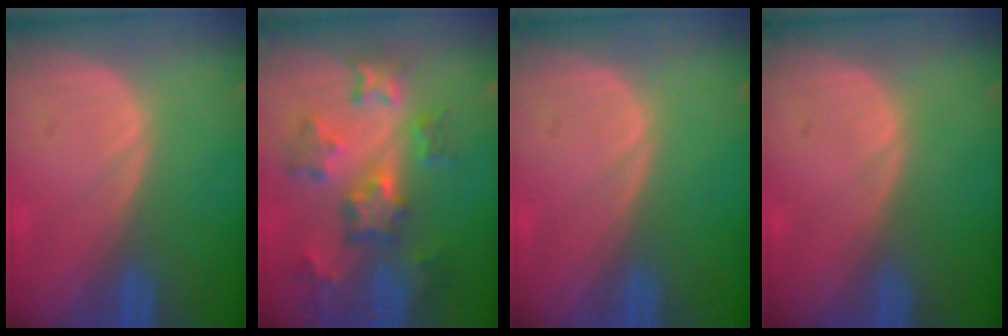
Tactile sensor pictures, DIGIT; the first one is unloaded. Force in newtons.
{"total": 8.7, "press": 7.8, "slide": 3.8}
{"total": 0.0}
{"total": 0.0}